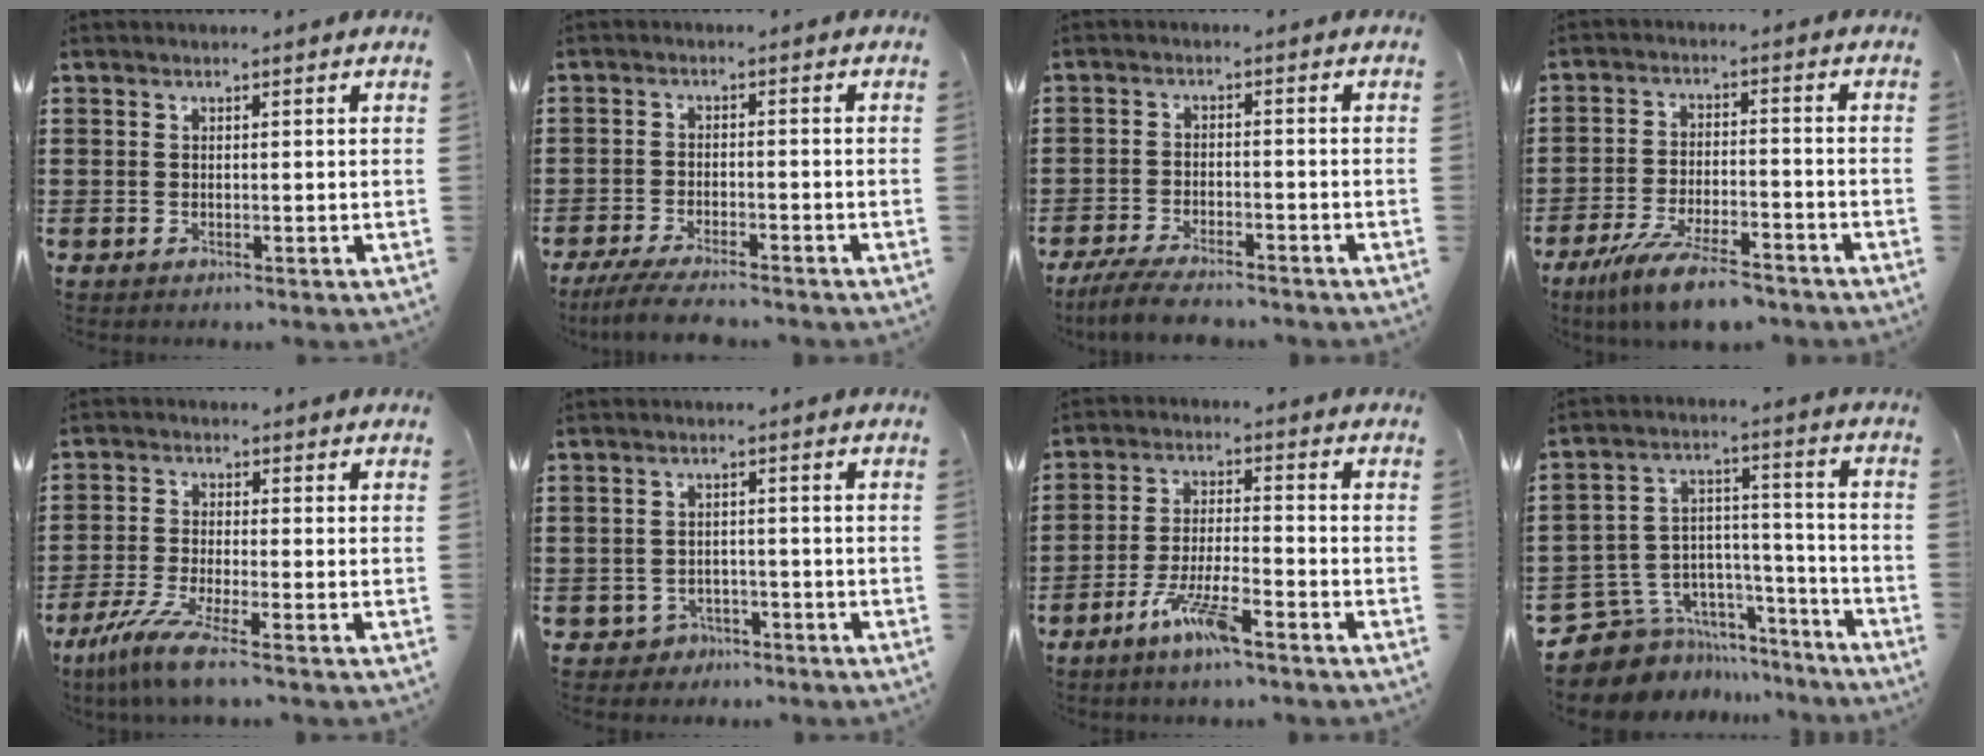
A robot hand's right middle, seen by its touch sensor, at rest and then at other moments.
{"total": 4.4, "force": [-4.0, 0.3, 1.9], "torque": [-0.044, -0.009, -0.080]}
{"total": 4.9, "force": [-4.4, 0.6, 1.9], "torque": [-0.051, -0.008, -0.090]}
{"total": 8.0, "force": [-6.7, 1.2, 4.2], "torque": [-0.093, -0.002, -0.130]}
{"total": 6.4, "force": [-4.5, 0.2, 4.6], "torque": [-0.115, -0.026, -0.092]}
{"total": 2.2, "force": [-1.9, 1.1, -0.1], "torque": [-0.010, 0.002, -0.044]}
{"total": 7.2, "force": [-4.7, 1.2, 5.3], "torque": [-0.109, -0.001, -0.087]}
{"total": 8.5, "force": [-6.5, 5.2, 1.4], "torque": [-0.049, 0.004, -0.121]}